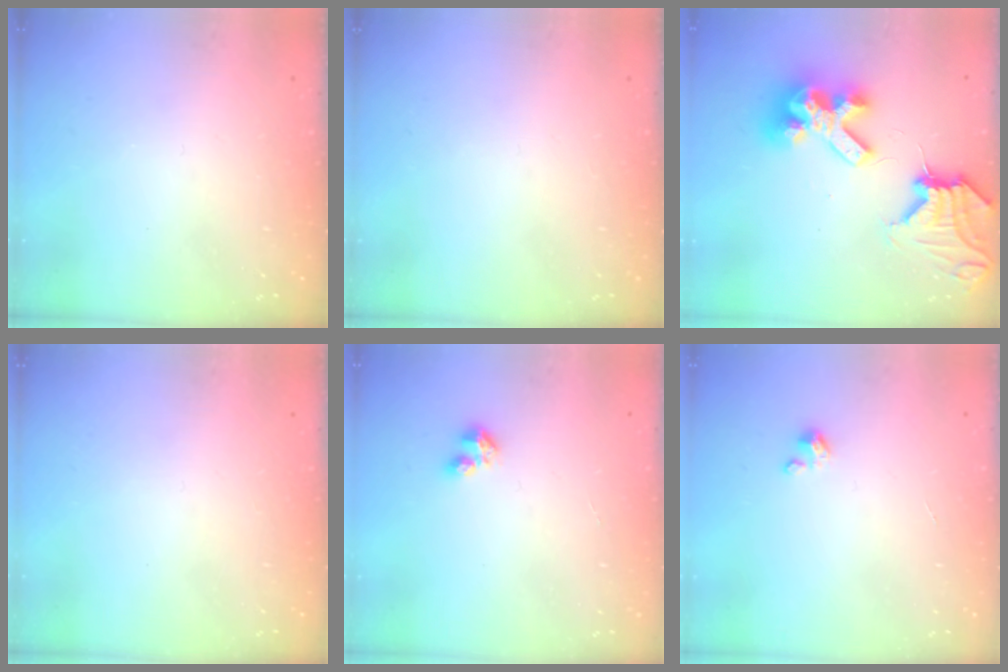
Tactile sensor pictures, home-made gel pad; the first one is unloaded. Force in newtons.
{"total": 0.0}
{"total": 16.5, "press": 16.4, "slide": 1.7}
{"total": 0.0}
{"total": 2.7, "press": 2.7, "slide": 0.3}
{"total": 2.0, "press": 1.9, "slide": 0.3}